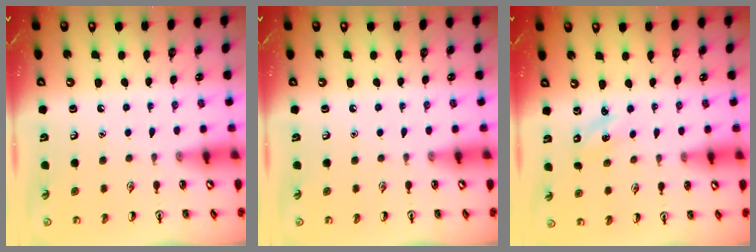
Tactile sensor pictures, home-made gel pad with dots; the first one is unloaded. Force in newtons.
{"total": 0.0}
{"total": 1.2, "press": 1.1, "slide": 0.5}